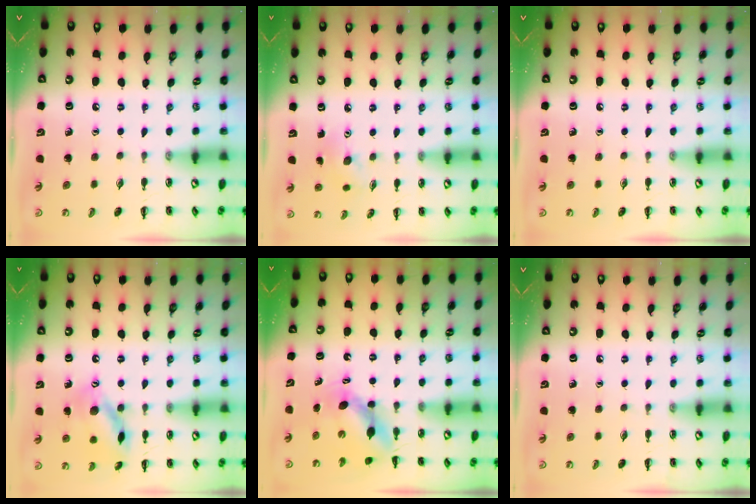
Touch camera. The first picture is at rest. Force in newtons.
{"total": 3.3, "press": 3.2, "slide": 0.9}
{"total": 0.0}
{"total": 13.9, "press": 13.9, "slide": 1.1}
{"total": 6.2, "press": 6.2, "slide": 0.5}
{"total": 0.0}